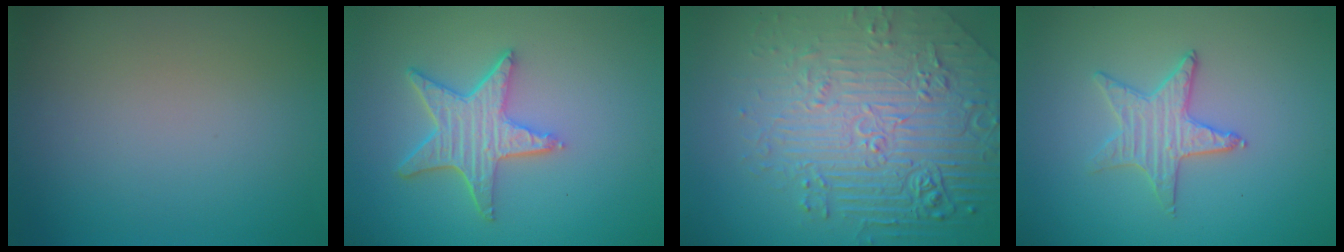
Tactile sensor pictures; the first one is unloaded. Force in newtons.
{"total": 5.1, "press": 4.1, "slide": 3.1}
{"total": 8.9, "press": 6.2, "slide": 6.4}
{"total": 1.9, "press": 1.9, "slide": 0.2}